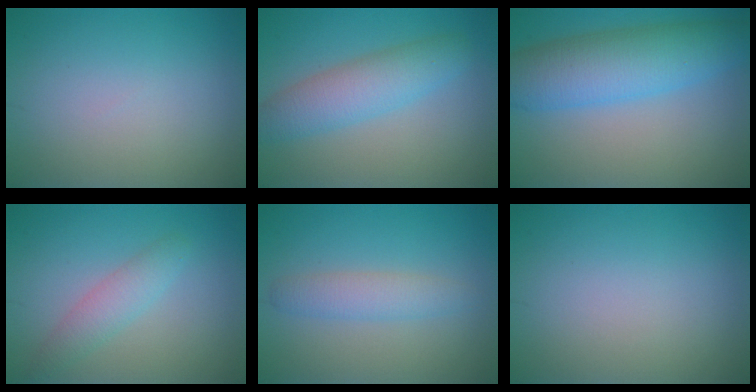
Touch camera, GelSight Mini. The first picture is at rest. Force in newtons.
{"total": 4.6, "press": 4.6, "slide": 0.1}
{"total": 6.2, "press": 6.2, "slide": 0.1}
{"total": 2.4, "press": 2.4, "slide": 0.1}
{"total": 2.5, "press": 2.5, "slide": 0.2}
{"total": 0.0}